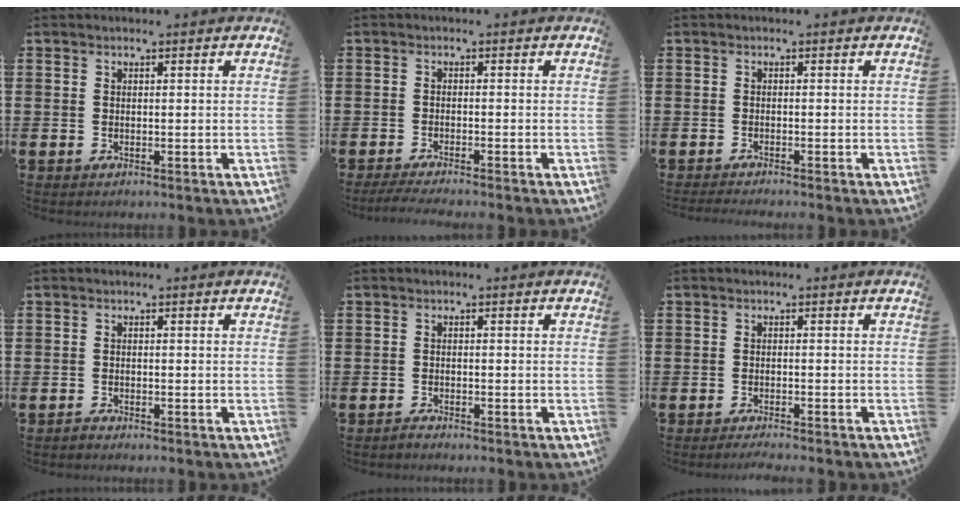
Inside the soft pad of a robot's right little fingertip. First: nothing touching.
{"total": 1.4, "force": [-1.1, 0.0, 1.0], "torque": [-0.015, 0.001, -0.020]}
{"total": 0.8, "force": [-0.8, -0.1, 0.3], "torque": [-0.006, -0.002, -0.015]}
{"total": 0.7, "force": [-0.7, 0.1, 0.1], "torque": [-0.004, -0.003, -0.014]}
{"total": 0.6, "force": [-0.6, 0.1, 0.1], "torque": [-0.004, -0.002, -0.011]}
{"total": 1.2, "force": [-1.1, -0.2, 0.3], "torque": [-0.005, -0.001, -0.022]}